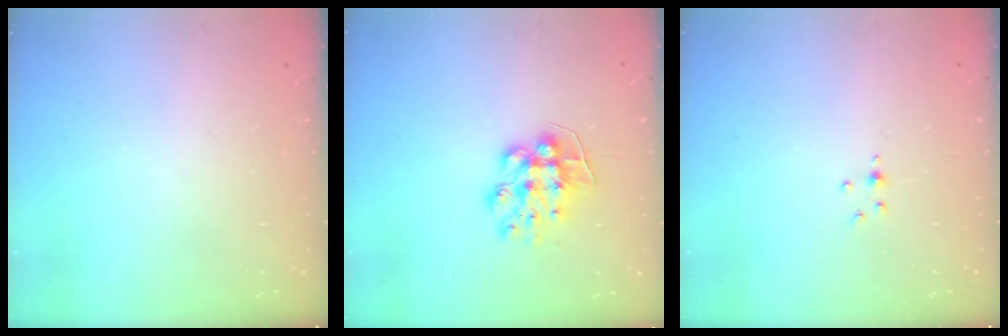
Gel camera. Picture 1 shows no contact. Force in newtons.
{"total": 9.9, "press": 9.9, "slide": 0.8}
{"total": 2.8, "press": 2.4, "slide": 1.5}